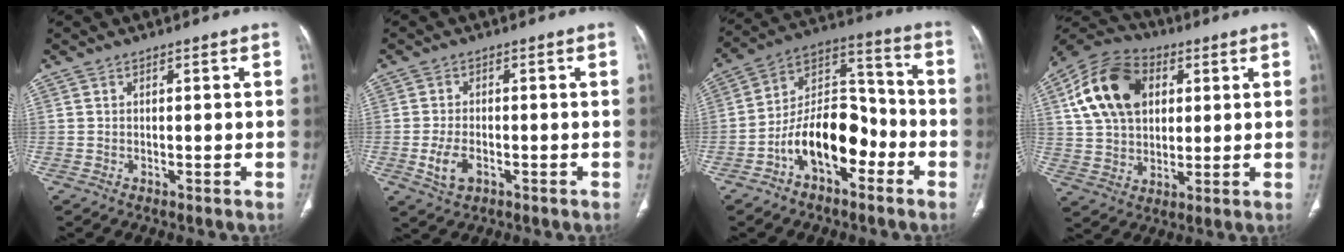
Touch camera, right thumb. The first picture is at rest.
{"total": 4.7, "force": [-1.6, 2.8, 3.4], "torque": [-0.072, 0.005, -0.023]}
{"total": 15.0, "force": [-6.2, 8.7, 10.6], "torque": [-0.151, 0.075, -0.112]}
{"total": 17.0, "force": [4.9, 11.8, 11.2], "torque": [-0.190, 0.009, 0.085]}